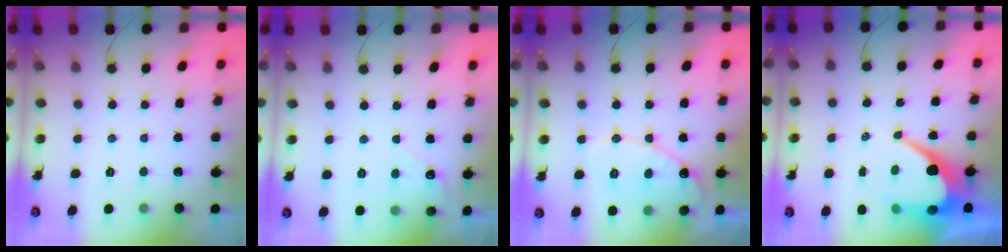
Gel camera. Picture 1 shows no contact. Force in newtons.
{"total": 2.7, "press": 2.7, "slide": 0.2}
{"total": 12.5, "press": 12.5, "slide": 1.1}
{"total": 12.2, "press": 12.2, "slide": 0.8}